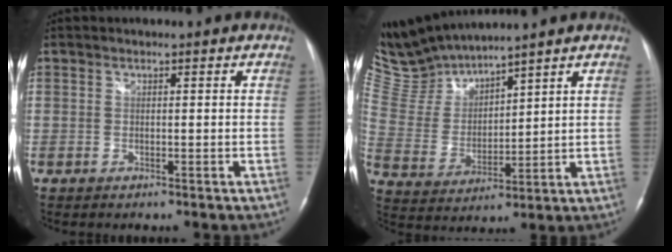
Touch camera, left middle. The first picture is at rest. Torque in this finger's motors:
{"motor_torque": [0.00, -0.32, -0.09, -0.01]}